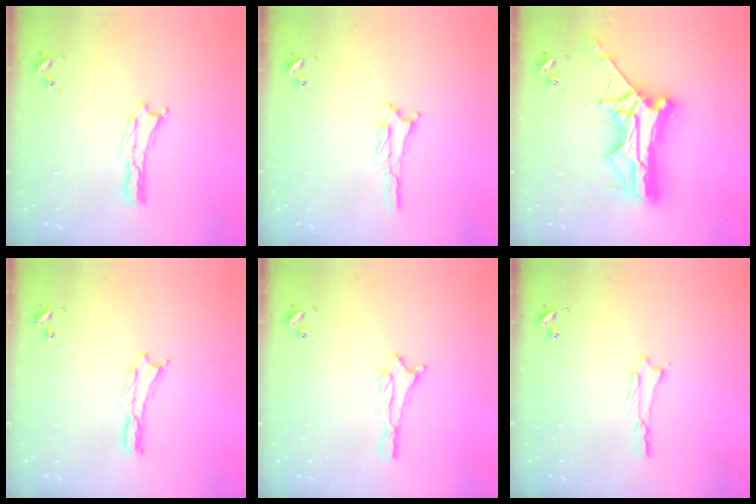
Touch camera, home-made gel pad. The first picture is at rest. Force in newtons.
{"total": 2.3, "press": 2.2, "slide": 0.4}
{"total": 14.8, "press": 14.7, "slide": 1.4}
{"total": 0.0}
{"total": 2.0, "press": 2.0, "slide": 0.2}
{"total": 0.8, "press": 0.8, "slide": 0.1}